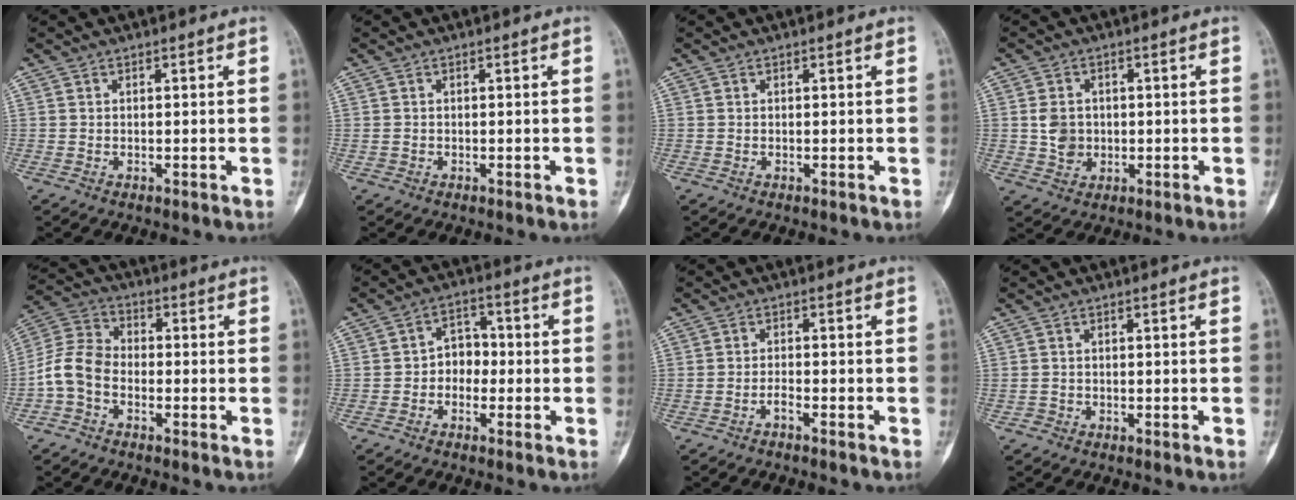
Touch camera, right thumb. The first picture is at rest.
{"total": 0.6, "force": [-0.1, 0.5, 0.3], "torque": [-0.006, 0.003, 0.001]}
{"total": 0.0}
{"total": 4.8, "force": [0.0, 4.0, 2.6], "torque": [-0.030, 0.000, 0.005]}
{"total": 8.1, "force": [-2.7, 5.8, 5.1], "torque": [-0.097, 0.028, -0.068]}
{"total": 5.1, "force": [-1.2, 4.1, 2.8], "torque": [-0.010, 0.026, -0.034]}
{"total": 1.3, "force": [-1.2, 0.0, 0.5], "torque": [-0.014, 0.011, -0.028]}
{"total": 0.8, "force": [-0.5, 0.6, 0.0], "torque": [-0.001, 0.004, -0.012]}